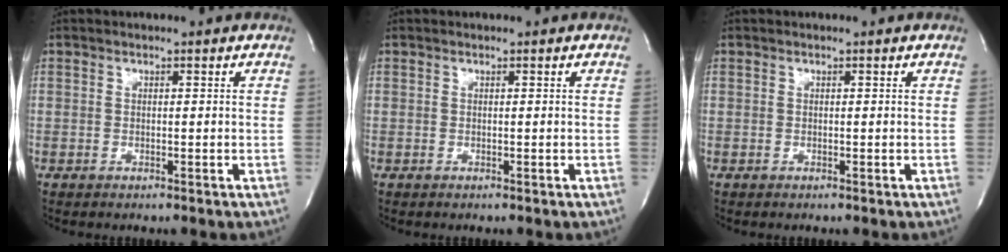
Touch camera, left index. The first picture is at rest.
{"total": 0.0}
{"total": 0.0}